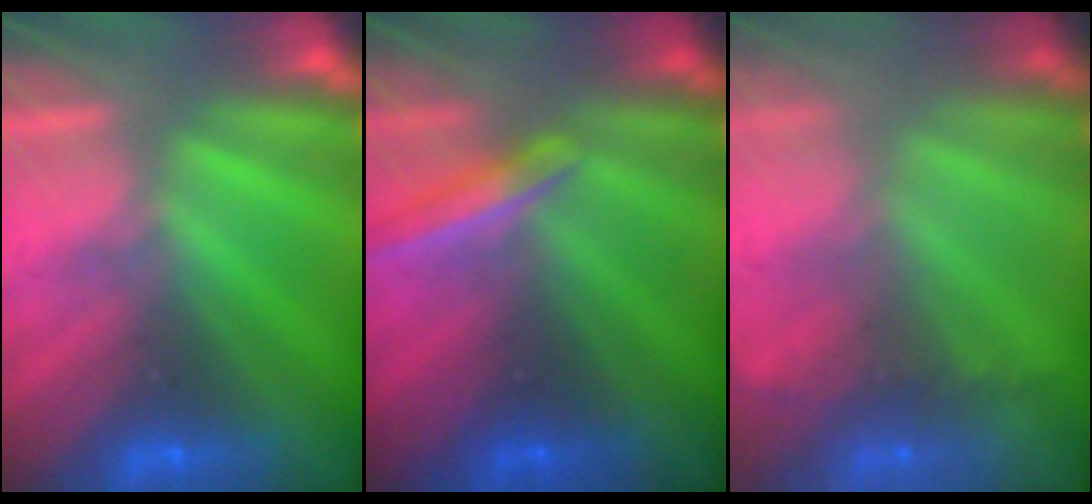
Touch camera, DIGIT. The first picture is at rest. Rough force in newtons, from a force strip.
{"total": 1.8}
{"total": 7.1}